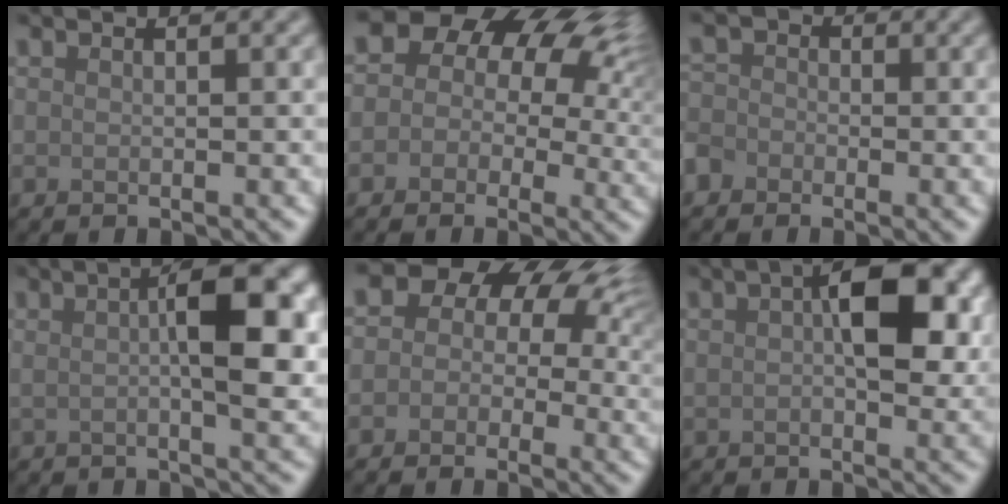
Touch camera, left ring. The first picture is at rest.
{"total": 13.8, "force": [5.0, 10.1, 8.0], "torque": [-0.106, 0.046, 0.058]}
{"total": 3.3, "force": [-1.7, 2.7, 0.7], "torque": [-0.003, 0.005, -0.041]}
{"total": 7.1, "force": [1.2, 1.7, 6.8], "torque": [-0.088, 0.013, 0.013]}
{"total": 10.5, "force": [3.4, 7.9, 6.0], "torque": [-0.063, 0.038, 0.018]}
{"total": 7.6, "force": [1.8, 3.3, 6.6], "torque": [-0.092, 0.014, 0.020]}